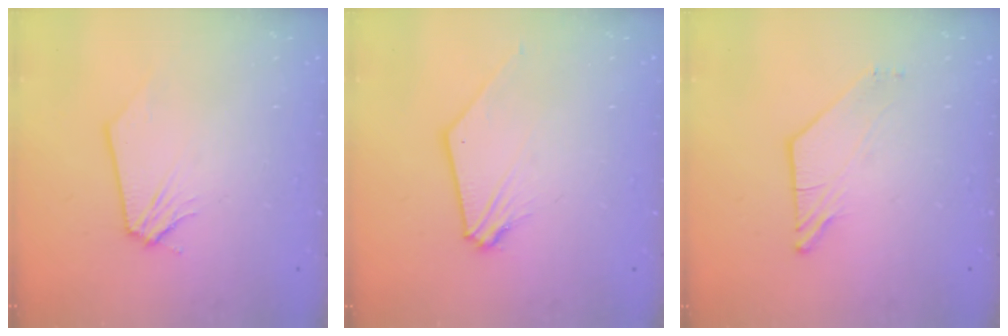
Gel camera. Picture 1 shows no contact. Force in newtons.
{"total": 3.9, "press": 3.9, "slide": 0.8}
{"total": 3.4, "press": 3.4, "slide": 0.3}